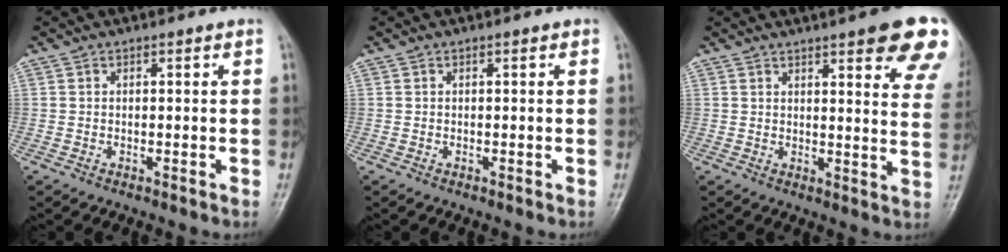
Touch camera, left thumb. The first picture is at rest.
{"total": 0.0}
{"total": 14.7, "force": [8.7, 3.6, 11.3], "torque": [-0.117, -0.030, 0.094]}